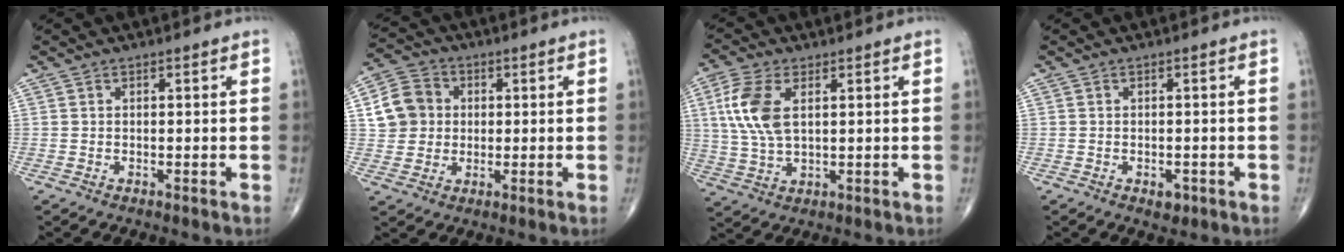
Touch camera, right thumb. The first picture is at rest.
{"total": 8.8, "force": [1.2, 7.9, 3.6], "torque": [-0.046, 0.009, 0.015]}
{"total": 9.9, "force": [2.7, 5.1, 8.1], "torque": [-0.181, -0.001, 0.054]}
{"total": 1.9, "force": [-0.9, 1.3, 1.2], "torque": [-0.009, 0.001, -0.008]}